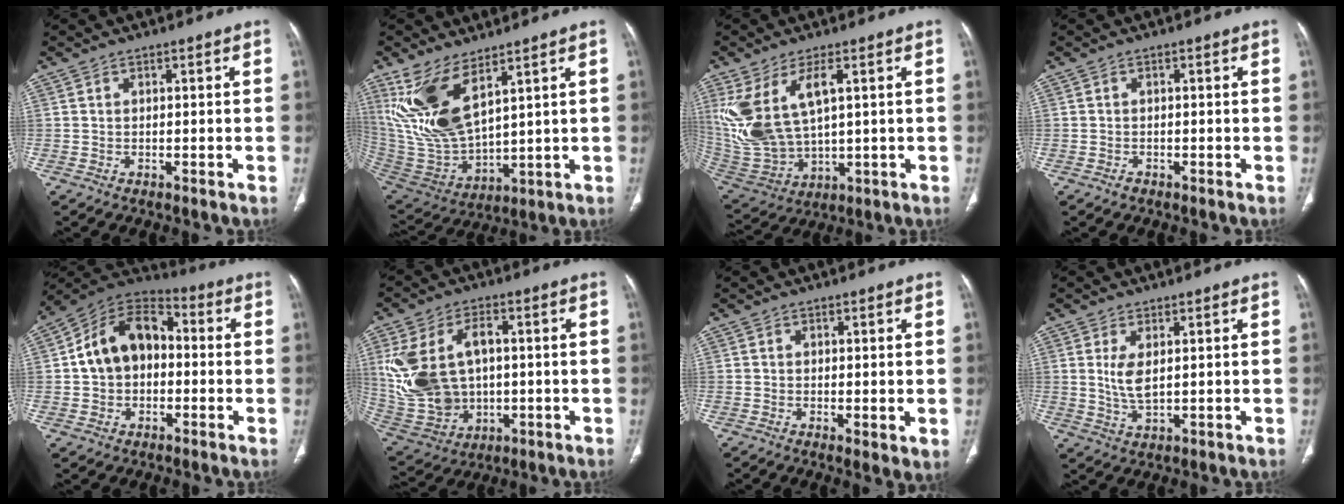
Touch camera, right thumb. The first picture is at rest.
{"total": 15.6, "force": [8.4, 6.3, 11.5], "torque": [-0.230, -0.047, 0.194]}
{"total": 15.9, "force": [4.3, 7.8, 13.2], "torque": [-0.282, -0.017, 0.109]}
{"total": 0.8, "force": [-0.6, 0.5, 0.2], "torque": [-0.003, 0.000, -0.014]}
{"total": 14.5, "force": [0.3, 10.5, 9.9], "torque": [-0.138, 0.040, -0.009]}
{"total": 18.6, "force": [1.9, 12.8, 13.3], "torque": [-0.269, 0.007, 0.062]}
{"total": 2.9, "force": [-0.3, 0.9, 2.7], "torque": [-0.045, -0.013, -0.006]}
{"total": 4.7, "force": [1.0, 2.0, 4.1], "torque": [-0.086, -0.013, 0.028]}